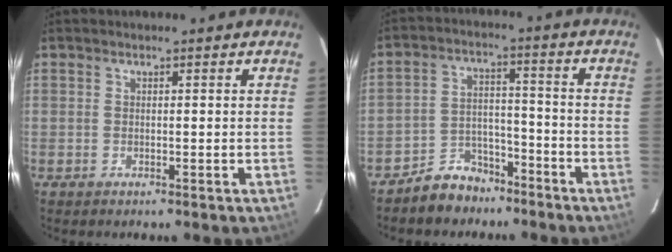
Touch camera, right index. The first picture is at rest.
{"total": 8.2, "force": [-6.6, 4.6, 1.6], "torque": [-0.044, 0.025, -0.101]}